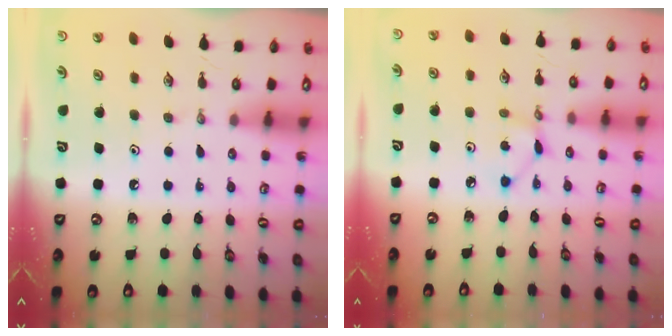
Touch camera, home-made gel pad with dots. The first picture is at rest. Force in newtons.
{"total": 2.9, "press": 2.9, "slide": 0.1}